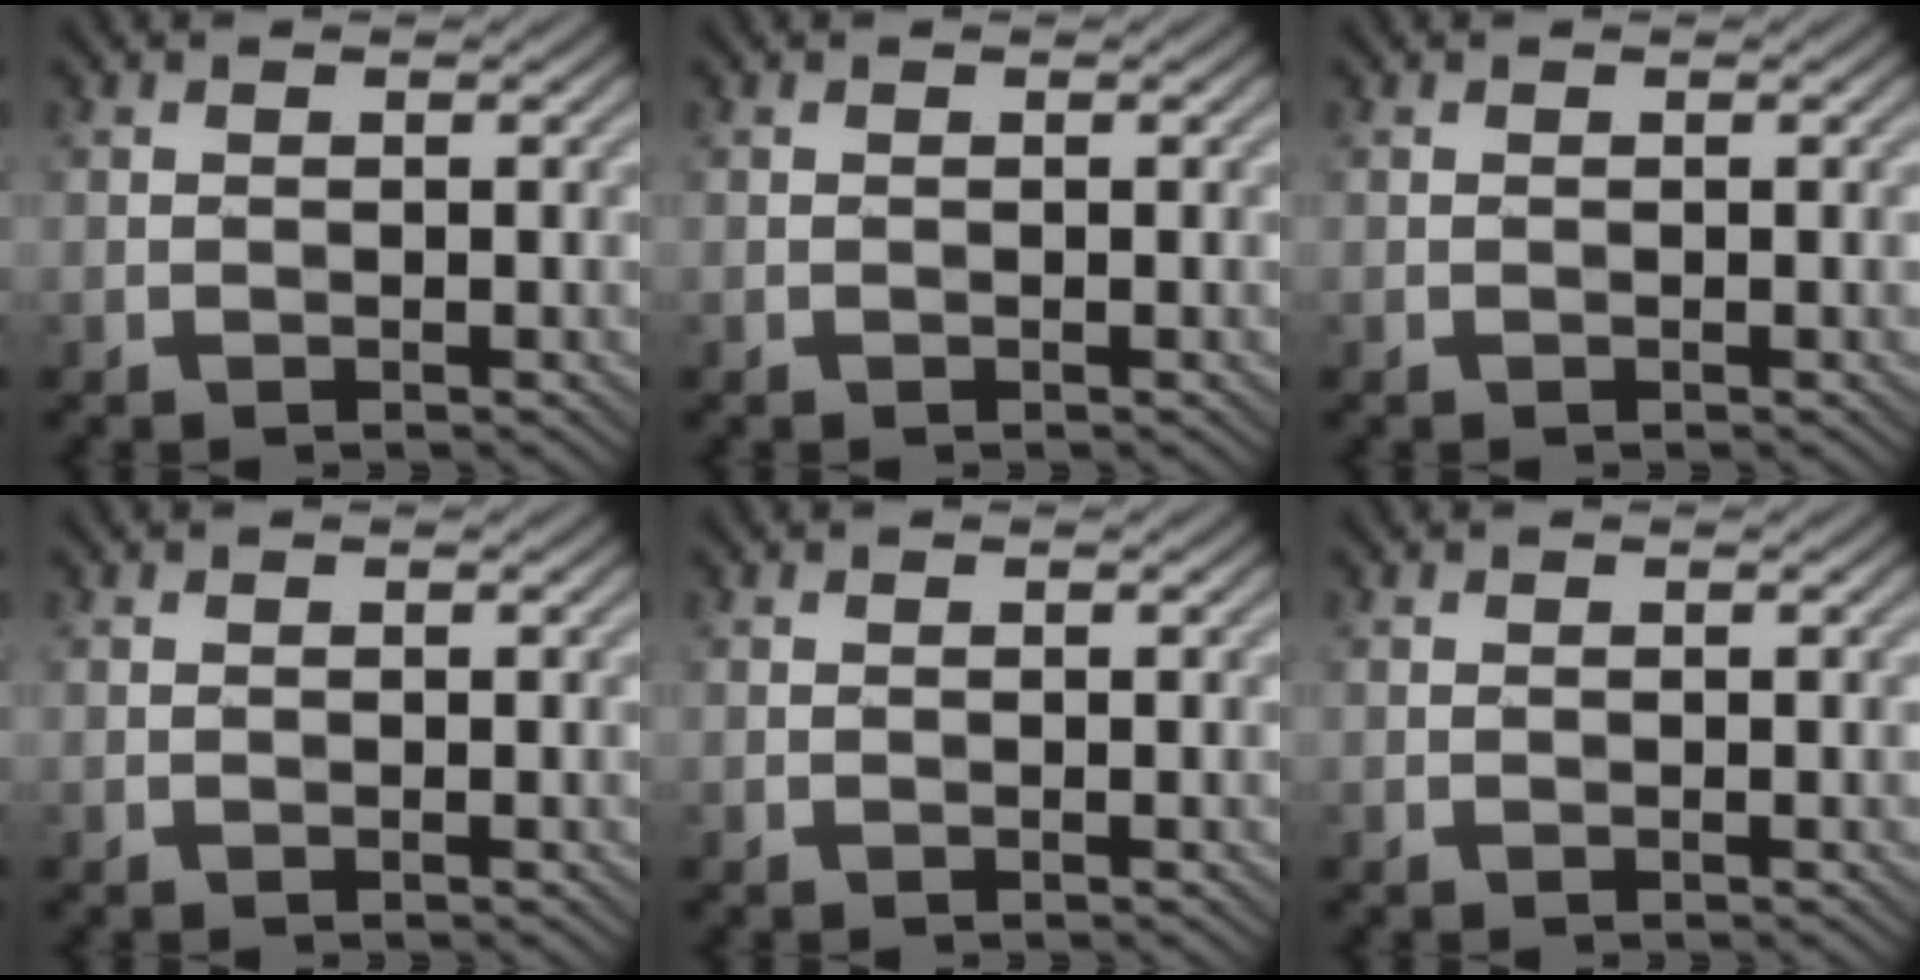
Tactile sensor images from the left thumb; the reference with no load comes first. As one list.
[{"total": 0.0}, {"total": 0.0}, {"total": 0.0}, {"total": 0.0}, {"total": 0.0}]